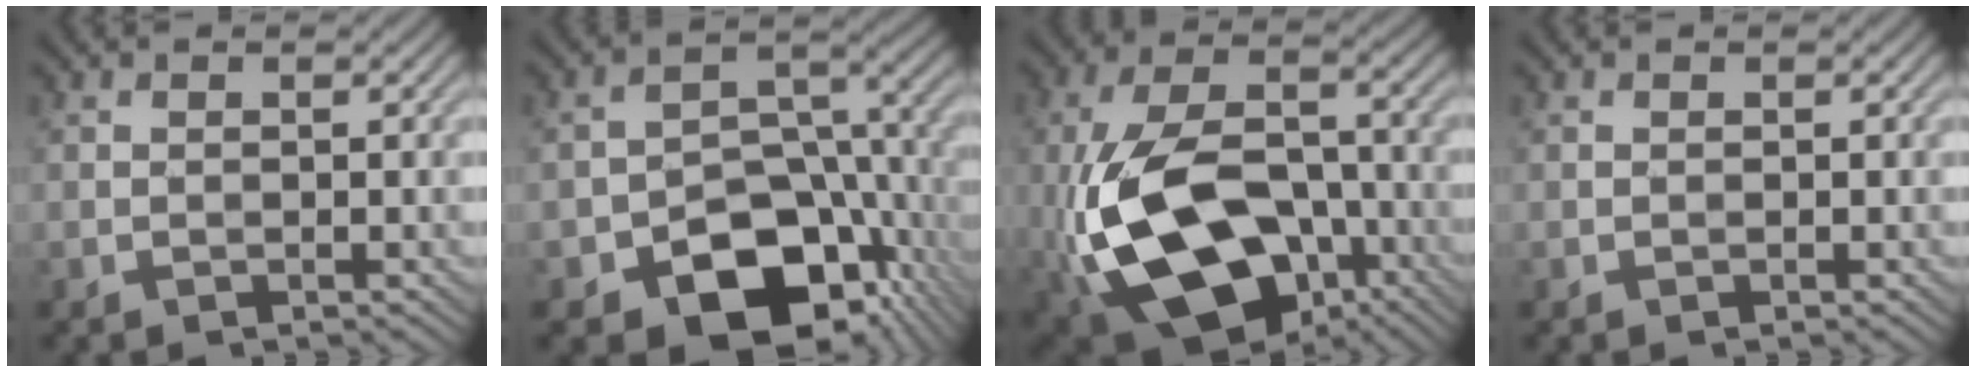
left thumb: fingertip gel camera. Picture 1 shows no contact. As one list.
[{"total": 13.6, "force": [-7.0, 8.3, 8.1], "torque": [-0.110, -0.024, -0.117]}, {"total": 18.3, "force": [-6.6, 10.8, 13.1], "torque": [-0.289, -0.025, -0.113]}, {"total": 0.0}]